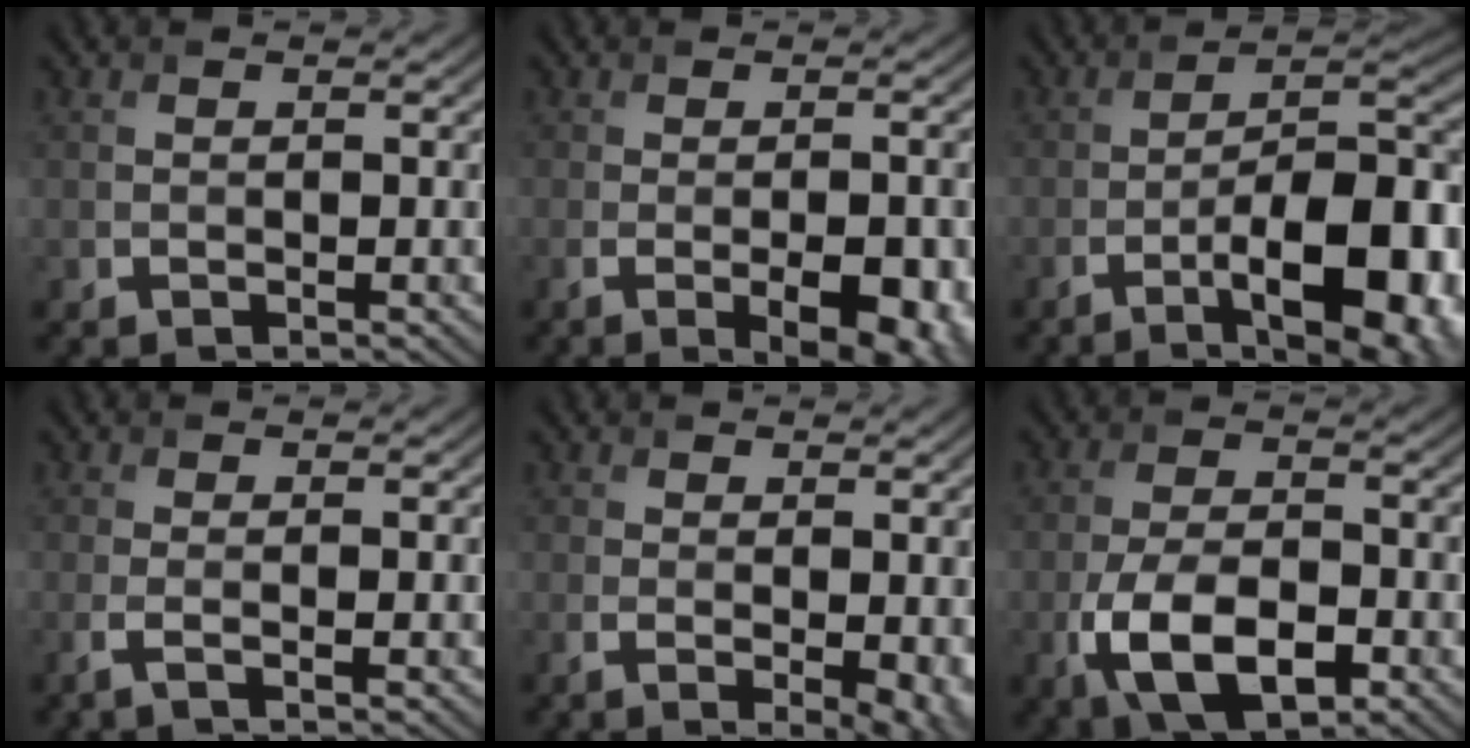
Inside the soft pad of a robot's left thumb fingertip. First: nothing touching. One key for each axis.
{"total": 5.6, "fx": -2.1, "fy": 1.7, "fz": 4.9, "tx": -0.068, "ty": -0.005, "tz": -0.016}
{"total": 14.7, "fx": -7.2, "fy": 4.5, "fz": 12.0, "tx": -0.164, "ty": 0.003, "tz": -0.114}
{"total": 1.4, "fx": -0.3, "fy": -0.2, "fz": 1.4, "tx": -0.031, "ty": 0.003, "tz": -0.011}
{"total": 3.2, "fx": -0.3, "fy": 0.9, "fz": 3.1, "tx": -0.042, "ty": -0.007, "tz": -0.001}
{"total": 8.8, "fx": -3.5, "fy": 4.3, "fz": 6.9, "tx": -0.145, "ty": -0.006, "tz": -0.069}